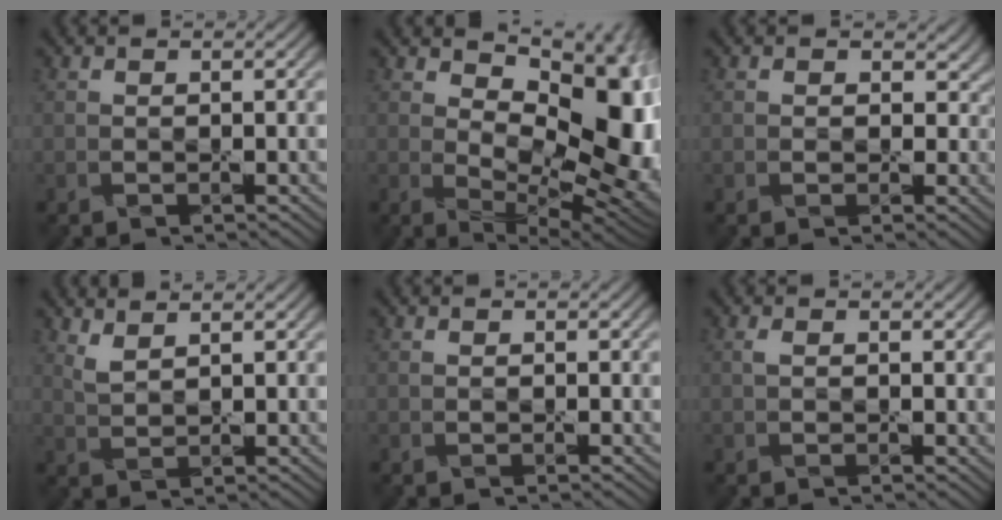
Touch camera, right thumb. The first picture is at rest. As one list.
[{"total": 16.0, "force": [3.1, 8.7, 13.1], "torque": [-0.174, -0.012, 0.067]}, {"total": 3.1, "force": [0.6, 2.7, 1.5], "torque": [-0.016, -0.003, 0.004]}, {"total": 3.1, "force": [2.4, 0.9, 1.8], "torque": [-0.048, -0.003, 0.055]}, {"total": 0.7, "force": [0.4, 0.5, 0.4], "torque": [-0.009, -0.002, 0.009]}, {"total": 1.9, "force": [0.7, 1.1, 1.4], "torque": [-0.029, 0.000, 0.014]}]